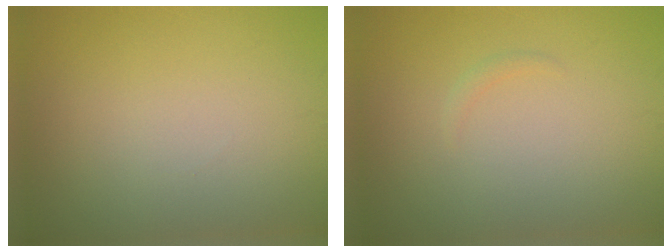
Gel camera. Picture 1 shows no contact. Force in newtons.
{"total": 0.5, "press": 0.5, "slide": 0.1}